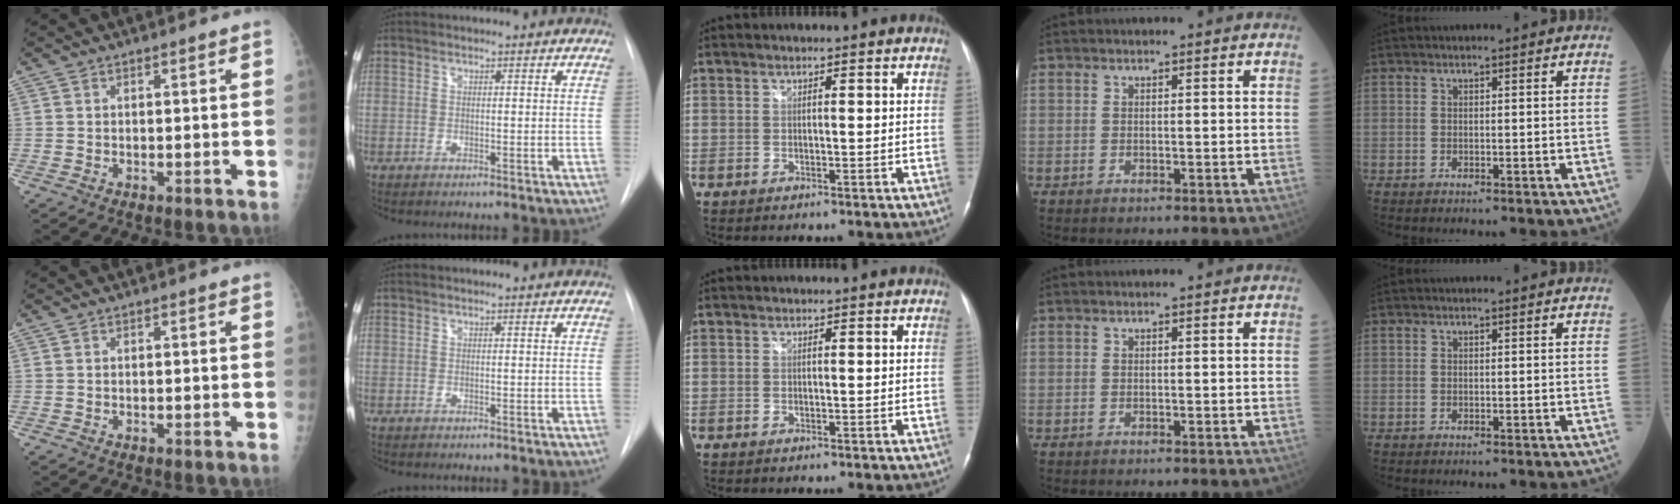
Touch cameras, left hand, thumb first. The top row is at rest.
{}